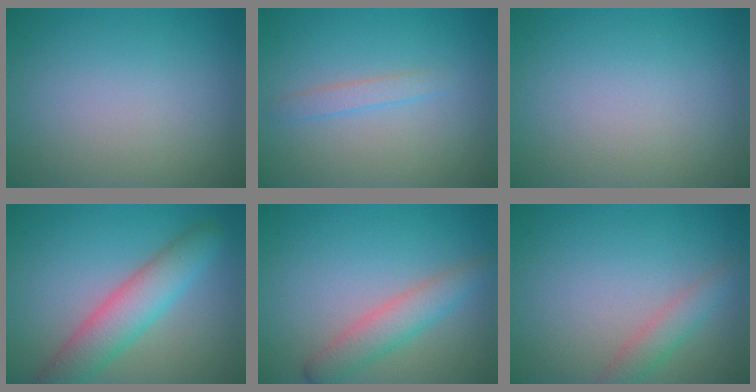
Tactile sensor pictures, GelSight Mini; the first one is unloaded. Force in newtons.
{"total": 1.3, "press": 1.3, "slide": 0.0}
{"total": 0.0}
{"total": 5.5, "press": 5.5, "slide": 0.4}
{"total": 3.4, "press": 3.4, "slide": 0.3}
{"total": 2.2, "press": 2.2, "slide": 0.1}